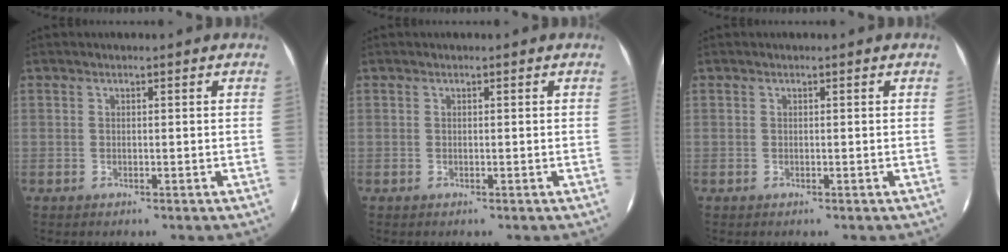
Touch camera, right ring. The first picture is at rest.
{"total": 0.0}
{"total": 0.0}